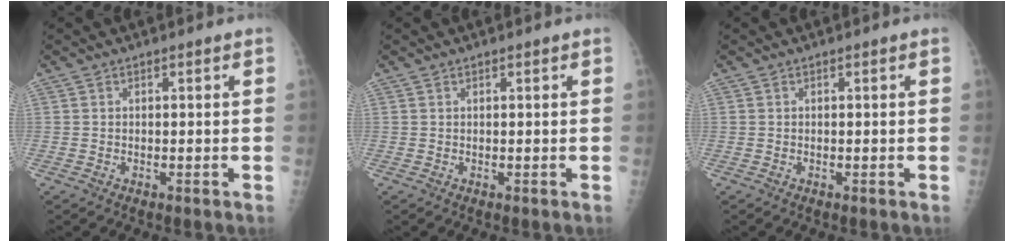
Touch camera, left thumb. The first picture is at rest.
{"total": 0.0}
{"total": 0.0}